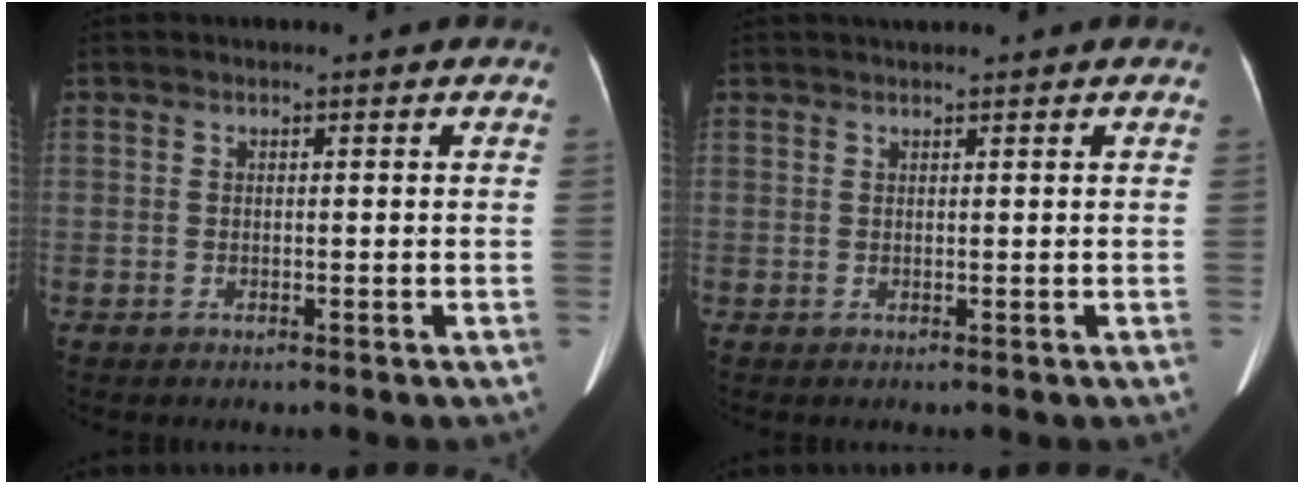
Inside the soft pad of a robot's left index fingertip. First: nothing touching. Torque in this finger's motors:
{"motor_torque": [0.24, -0.18, 0.01, 0.04]}